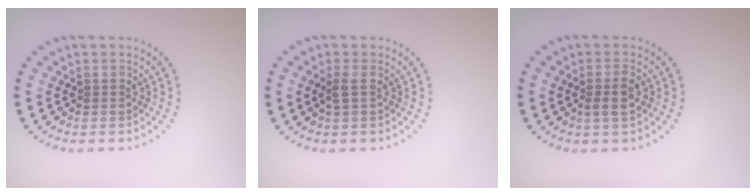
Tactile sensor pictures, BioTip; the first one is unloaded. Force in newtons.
{"total": 1.0, "press": 0.9, "slide": 0.4}
{"total": 1.9, "press": 1.7, "slide": 0.6}